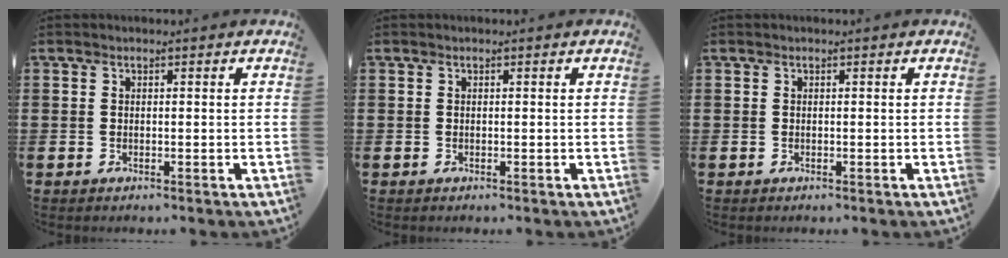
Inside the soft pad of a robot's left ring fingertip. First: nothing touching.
{"total": 0.0}
{"total": 0.0}